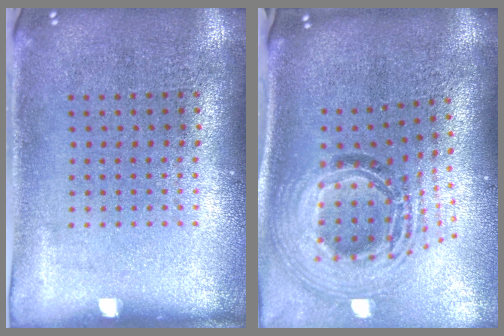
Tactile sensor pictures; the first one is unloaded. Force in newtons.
{"total": 2.1, "press": 1.6, "slide": 1.3}